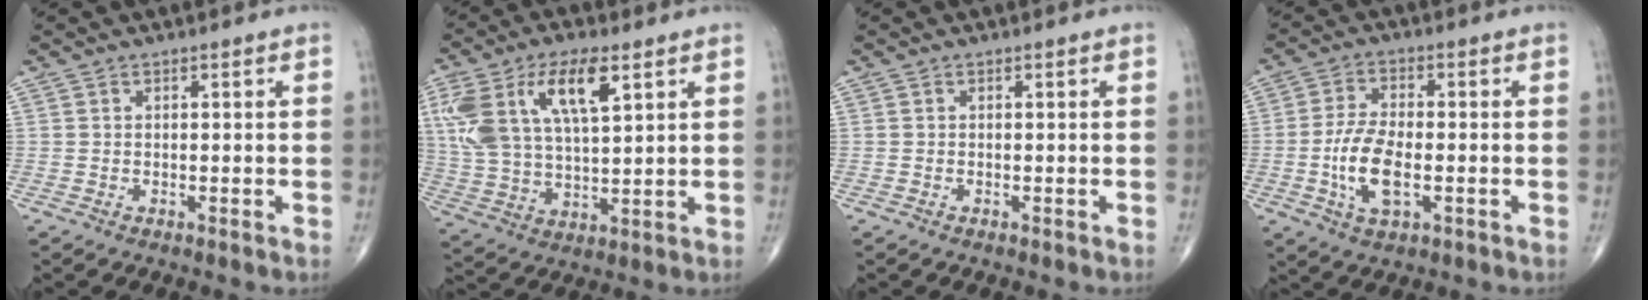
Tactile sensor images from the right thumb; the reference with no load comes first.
{"total": 17.8, "force": [7.2, 7.9, 14.3], "torque": [-0.294, -0.002, 0.138]}
{"total": 0.0}
{"total": 9.0, "force": [-2.0, 4.1, 7.8], "torque": [-0.159, 0.006, -0.038]}